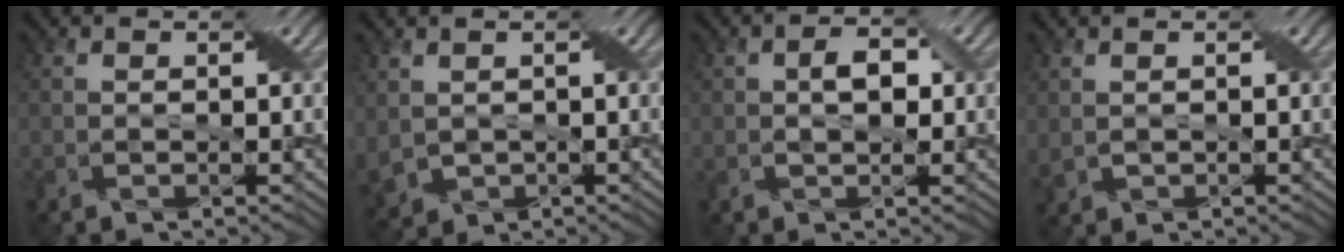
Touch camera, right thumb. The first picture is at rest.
{"total": 4.4, "force": [0.3, 3.2, 3.0], "torque": [-0.094, -0.012, 0.008]}
{"total": 2.9, "force": [0.1, 1.7, 2.3], "torque": [-0.044, 0.005, 0.000]}
{"total": 1.5, "force": [0.5, 1.1, 0.8], "torque": [-0.031, -0.001, 0.015]}